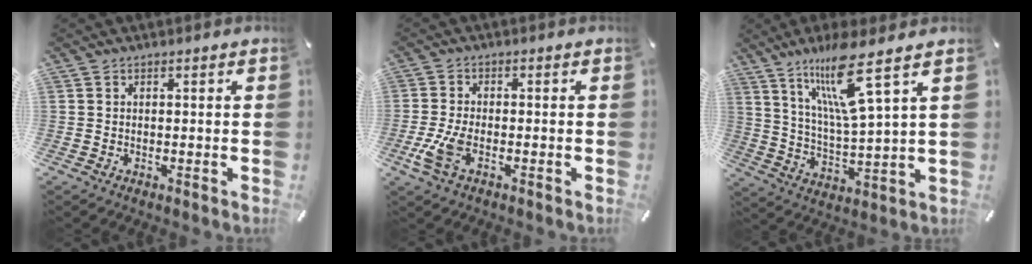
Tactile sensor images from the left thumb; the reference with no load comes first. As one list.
[{"total": 6.0, "force": [-2.0, 2.8, 4.9], "torque": [-0.111, -0.003, -0.036]}, {"total": 14.0, "force": [8.7, 1.6, 10.8], "torque": [-0.235, -0.032, 0.141]}]